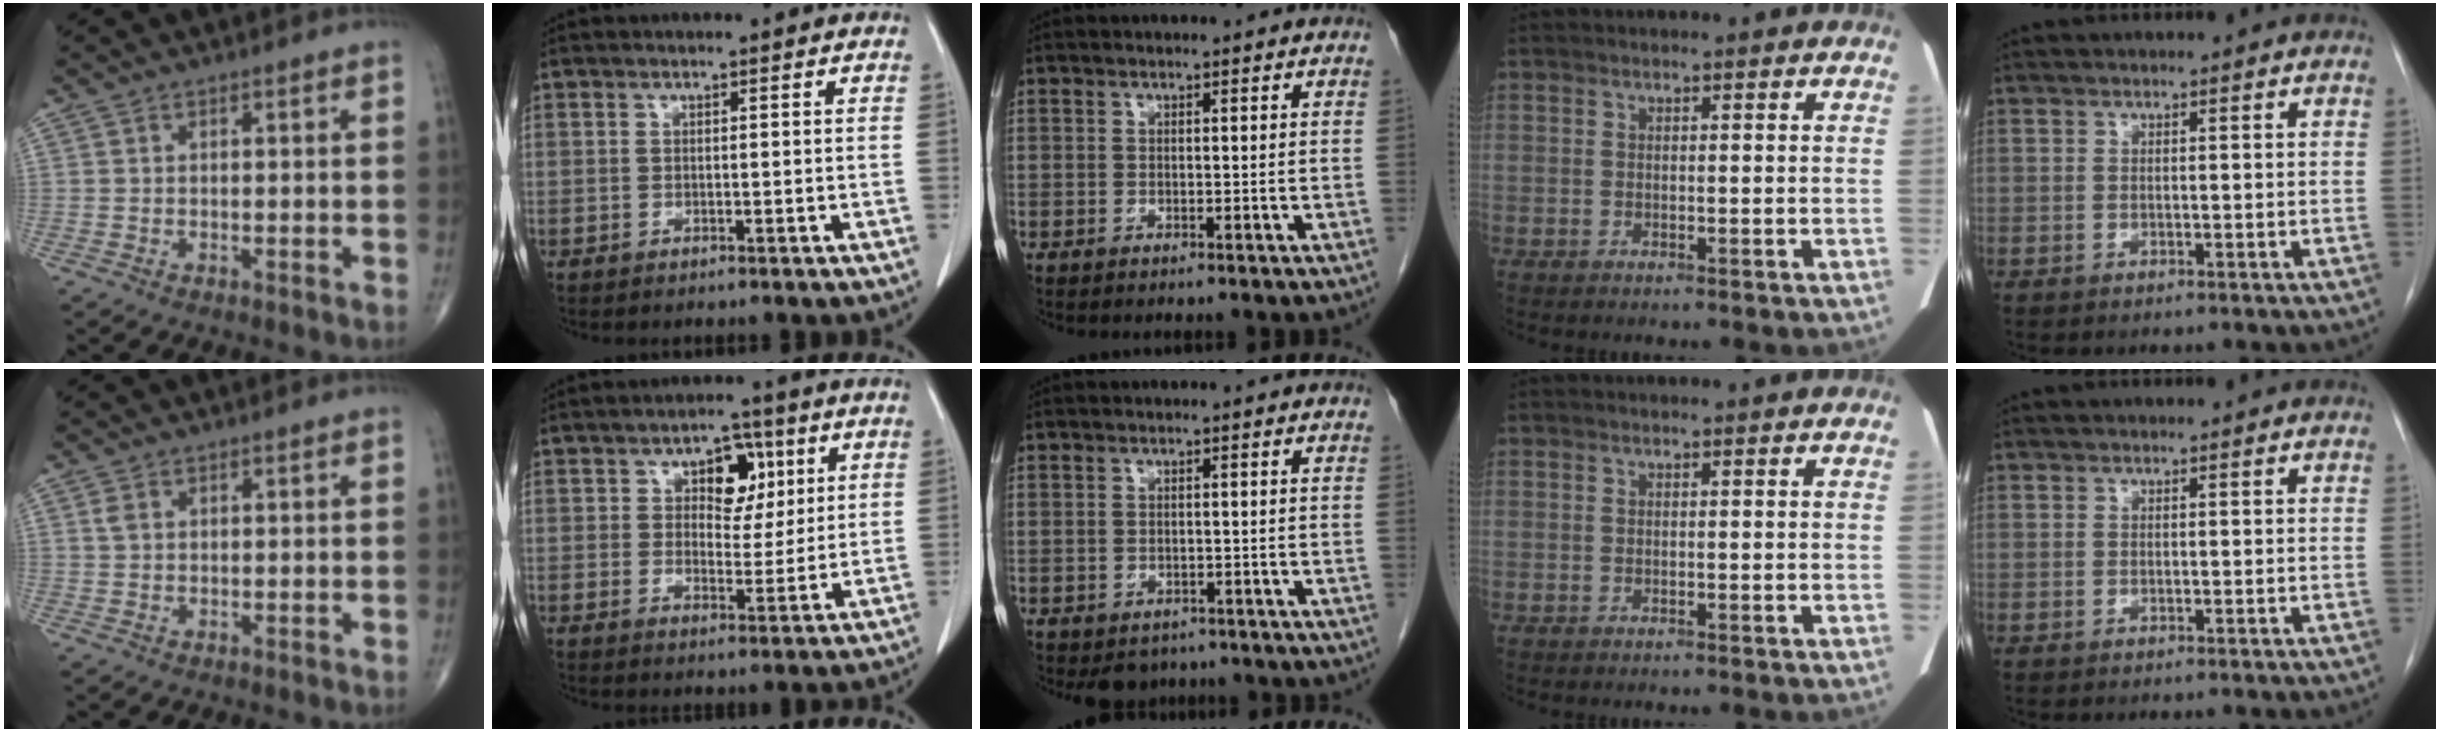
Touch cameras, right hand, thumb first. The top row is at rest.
{"thumb": {"total": 1.4, "force": [0.5, 1.0, 0.8], "torque": [-0.018, 0.003, 0.013]}, "index": {"total": 6.6, "force": [2.5, 3.8, 4.8], "torque": [-0.062, 0.014, 0.039]}, "middle": {"total": 3.6, "force": [-2.8, 2.2, 0.6], "torque": [-0.002, 0.004, -0.036]}}